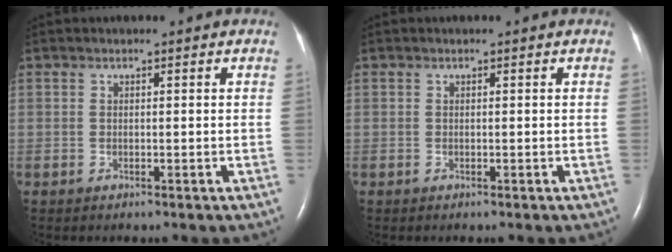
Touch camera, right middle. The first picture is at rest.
{"total": 0.0}